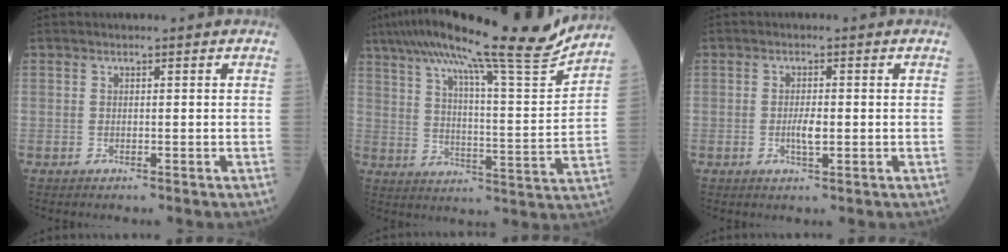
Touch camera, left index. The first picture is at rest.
{"total": 21.6, "force": [18.4, -0.2, 11.3], "torque": [-0.185, -0.017, 0.266]}
{"total": 2.4, "force": [-0.3, 0.6, 2.3], "torque": [-0.048, -0.001, -0.006]}